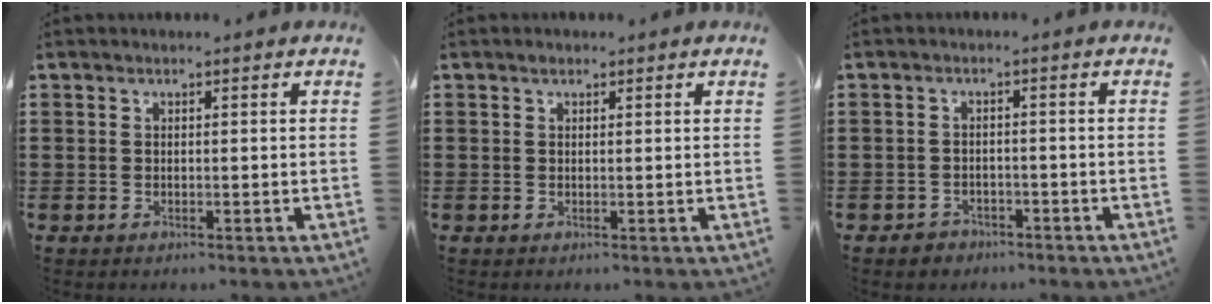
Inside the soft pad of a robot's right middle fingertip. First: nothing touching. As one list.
[{"total": 0.7, "force": [0.5, 0.4, 0.3], "torque": [-0.007, 0.002, 0.008]}, {"total": 1.7, "force": [-1.5, 0.8, 0.0], "torque": [-0.005, 0.004, -0.034]}]